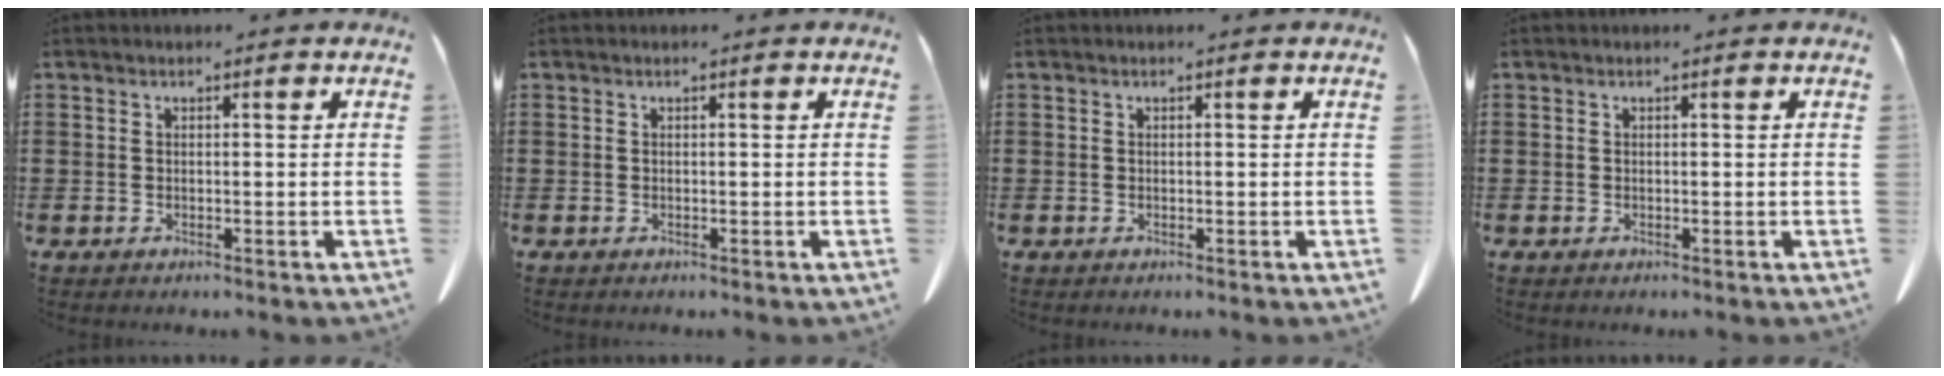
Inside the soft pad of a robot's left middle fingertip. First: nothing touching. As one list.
[{"total": 0.0}, {"total": 0.0}, {"total": 0.0}]